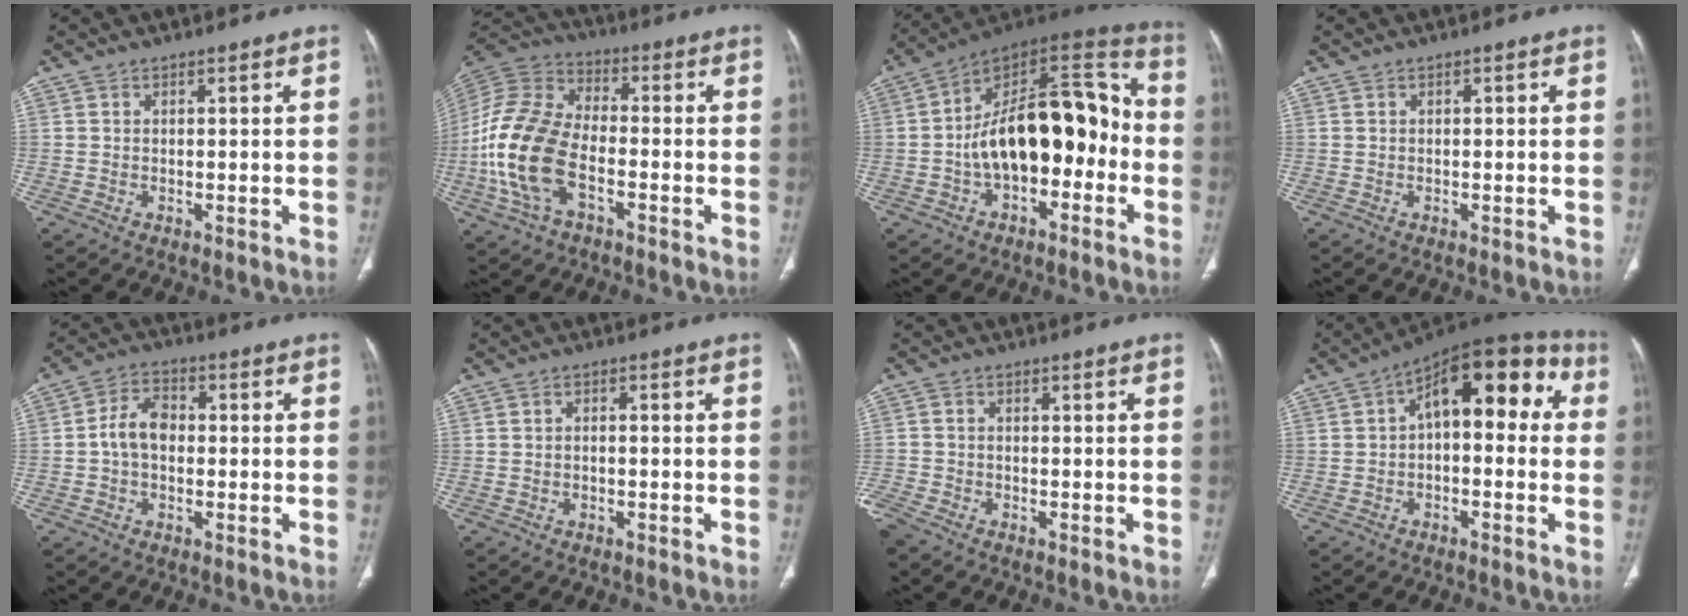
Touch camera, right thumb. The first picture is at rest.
{"total": 17.5, "force": [-4.9, 10.0, 13.6], "torque": [-0.293, 0.026, -0.097]}
{"total": 22.1, "force": [-3.3, 12.0, 18.2], "torque": [-0.258, 0.066, -0.054]}
{"total": 0.6, "force": [0.1, 0.2, 0.5], "torque": [-0.006, 0.001, 0.004]}
{"total": 6.2, "force": [-0.5, 4.3, 4.5], "torque": [-0.072, 0.020, -0.018]}
{"total": 1.0, "force": [-0.4, 0.6, 0.7], "torque": [-0.012, 0.007, -0.009]}
{"total": 5.1, "force": [-4.1, 2.1, 2.1], "torque": [-0.064, -0.005, -0.086]}
{"total": 15.6, "force": [2.3, 8.3, 13.0], "torque": [-0.134, 0.050, 0.023]}